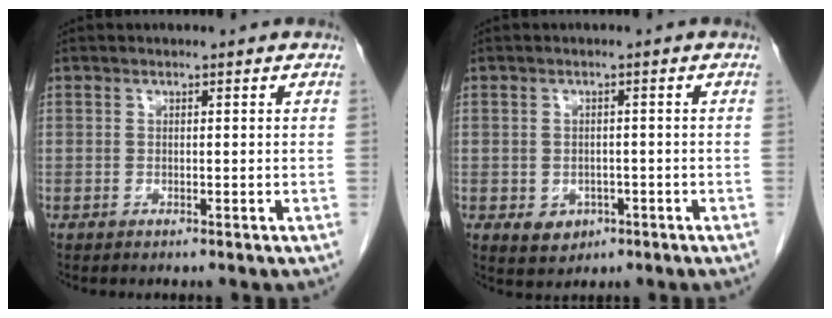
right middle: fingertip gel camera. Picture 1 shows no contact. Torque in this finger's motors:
{"motor_torque": [0.52, -0.33, -0.04, 0.00]}